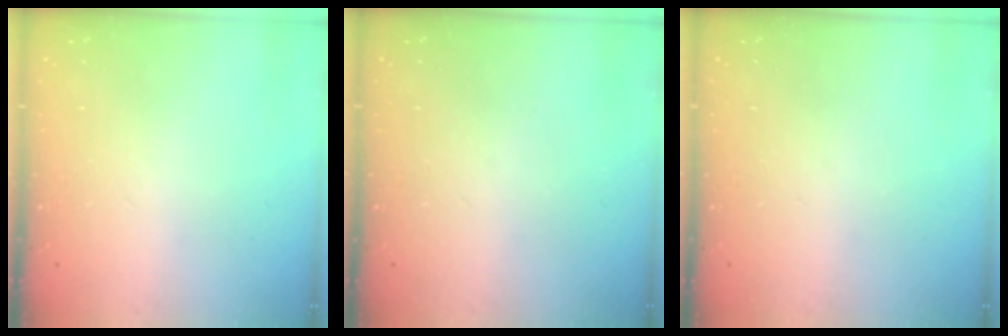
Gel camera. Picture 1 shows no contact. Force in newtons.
{"total": 0.0}
{"total": 0.0}